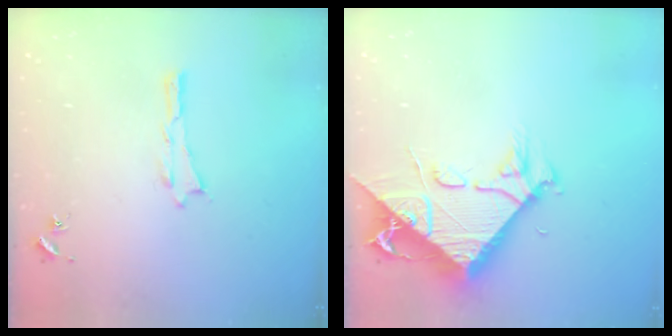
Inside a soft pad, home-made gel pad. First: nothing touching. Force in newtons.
{"total": 10.6, "press": 10.6, "slide": 1.1}